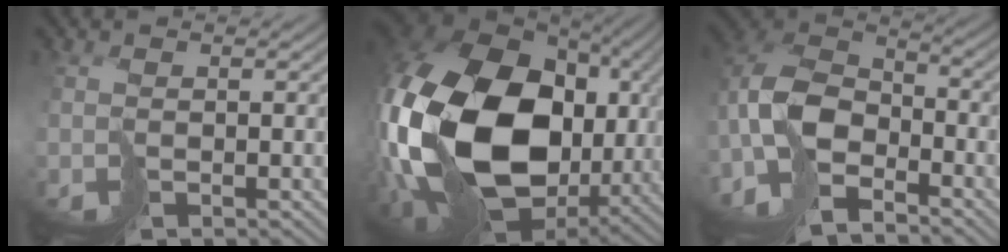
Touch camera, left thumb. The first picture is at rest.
{"total": 22.8, "force": [2.1, 15.9, 16.3], "torque": [-0.419, -0.051, 0.064]}
{"total": 10.9, "force": [-5.4, 5.9, 7.4], "torque": [-0.185, -0.015, -0.113]}